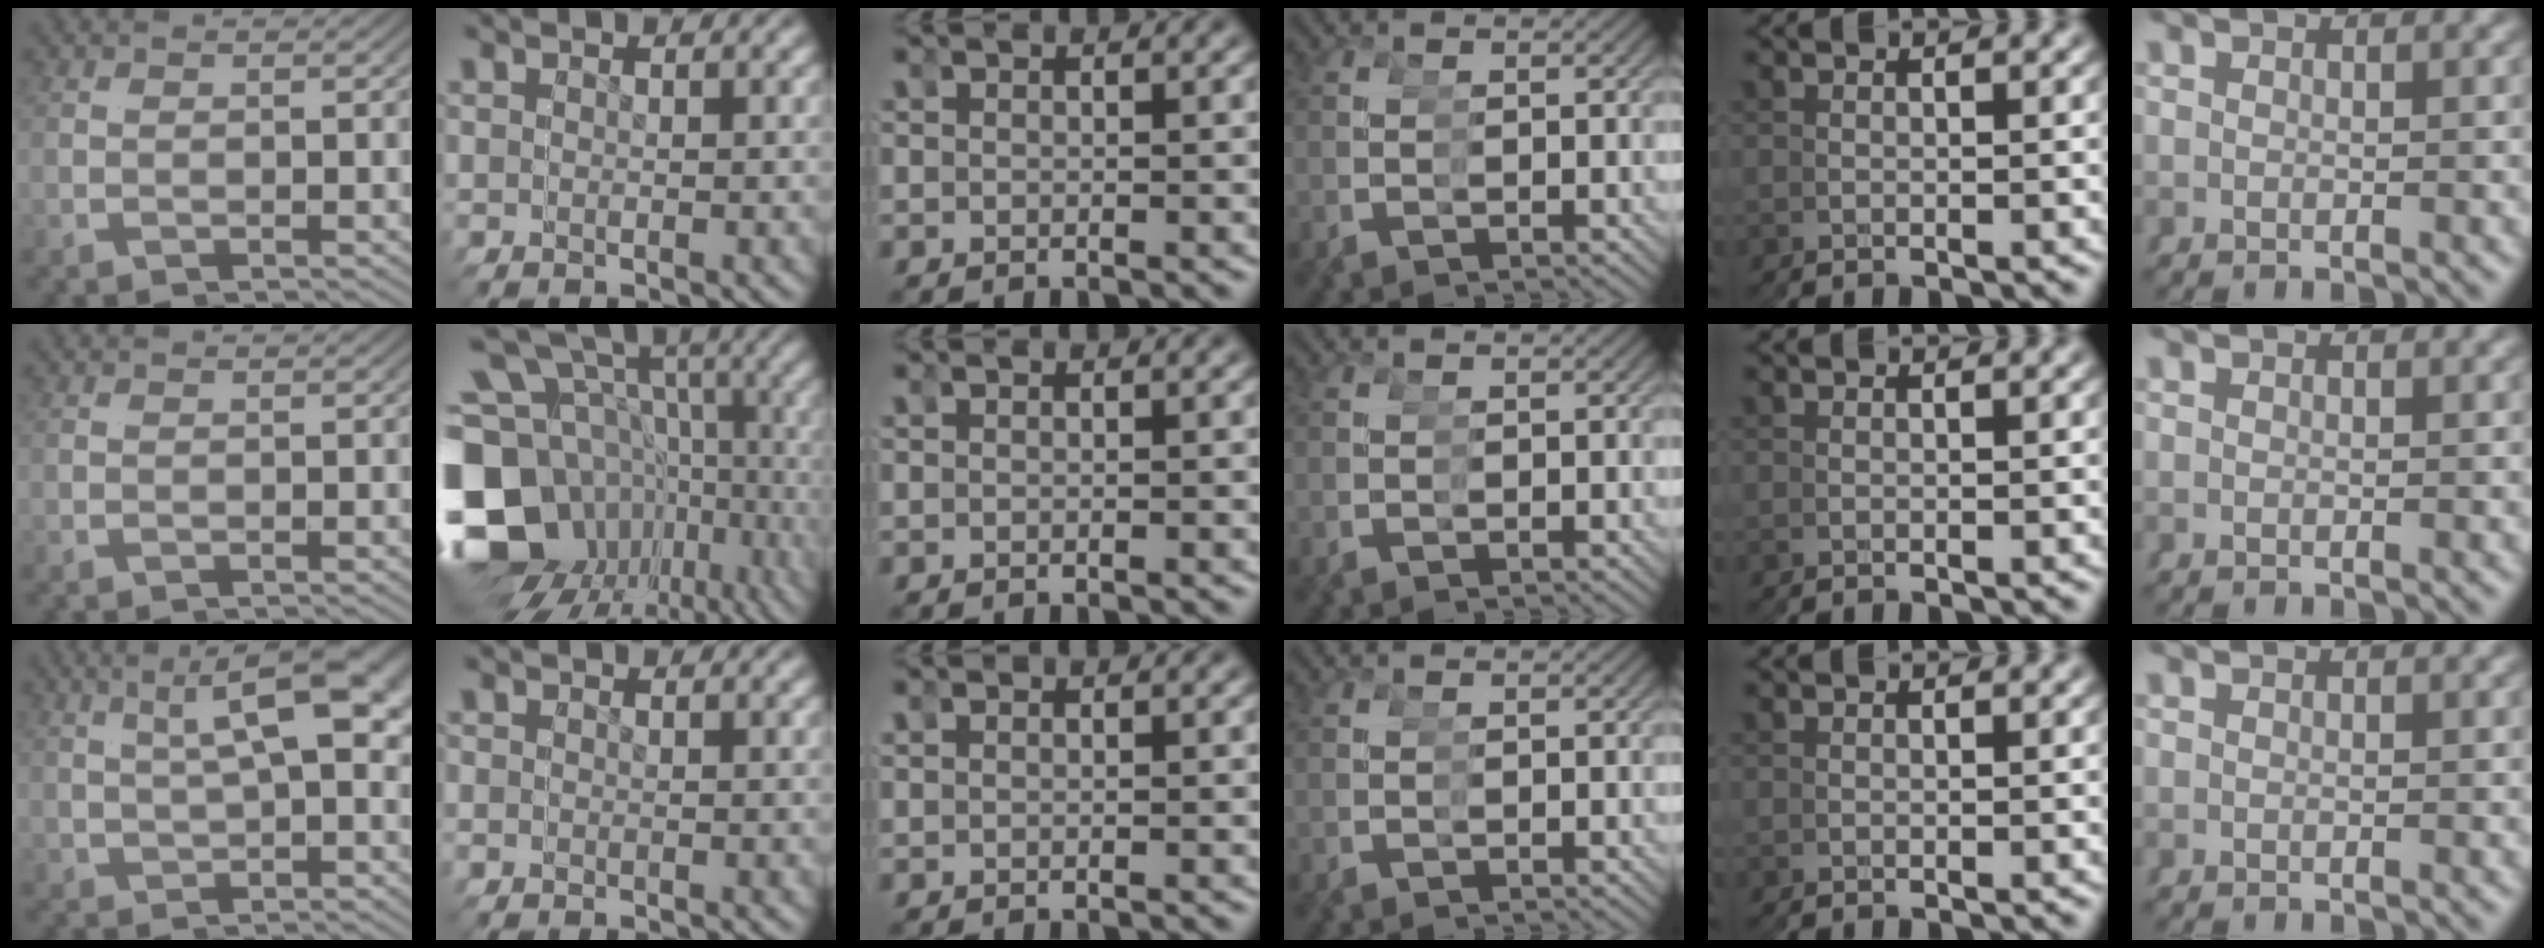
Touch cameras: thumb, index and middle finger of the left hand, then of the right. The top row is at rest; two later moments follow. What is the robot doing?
{"motion": "grasp_and_lifting", "object": "tape"}